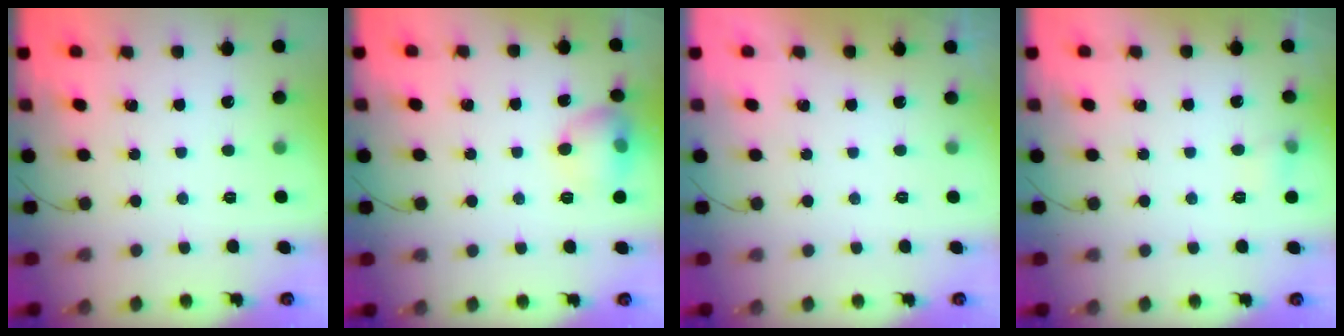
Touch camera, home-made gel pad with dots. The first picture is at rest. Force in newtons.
{"total": 10.2, "press": 10.0, "slide": 1.9}
{"total": 0.0}
{"total": 5.0, "press": 4.8, "slide": 1.6}